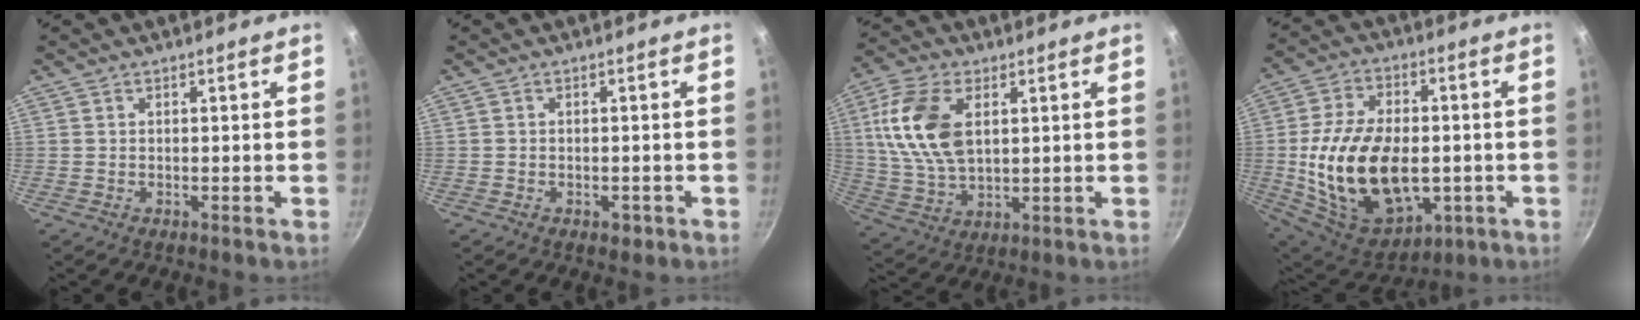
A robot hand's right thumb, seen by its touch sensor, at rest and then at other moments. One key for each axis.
{"total": 2.0, "fx": -1.0, "fy": 1.3, "fz": 1.2, "tx": -0.017, "ty": 0.003, "tz": -0.008}
{"total": 14.6, "fx": 3.6, "fy": 8.6, "fz": 11.2, "tx": -0.213, "ty": -0.007, "tz": 0.073}
{"total": 24.1, "fx": -2.8, "fy": 14.9, "fz": 18.8, "tx": -0.326, "ty": 0.007, "tz": -0.029}